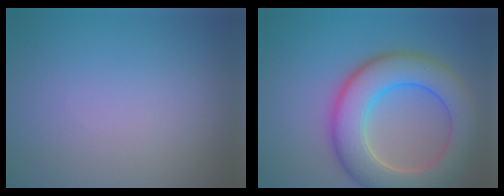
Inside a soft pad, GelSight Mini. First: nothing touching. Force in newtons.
{"total": 9.2, "press": 9.2, "slide": 0.6}